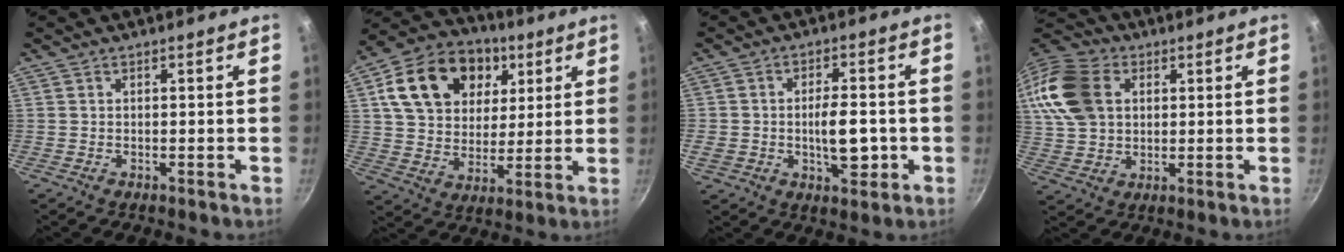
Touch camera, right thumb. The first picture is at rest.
{"total": 20.7, "force": [7.4, 15.2, 11.9], "torque": [-0.190, 0.003, 0.121]}
{"total": 9.1, "force": [-1.1, 4.7, 7.7], "torque": [-0.097, 0.010, -0.018]}
{"total": 17.0, "force": [4.3, 12.6, 10.5], "torque": [-0.204, 0.011, 0.076]}